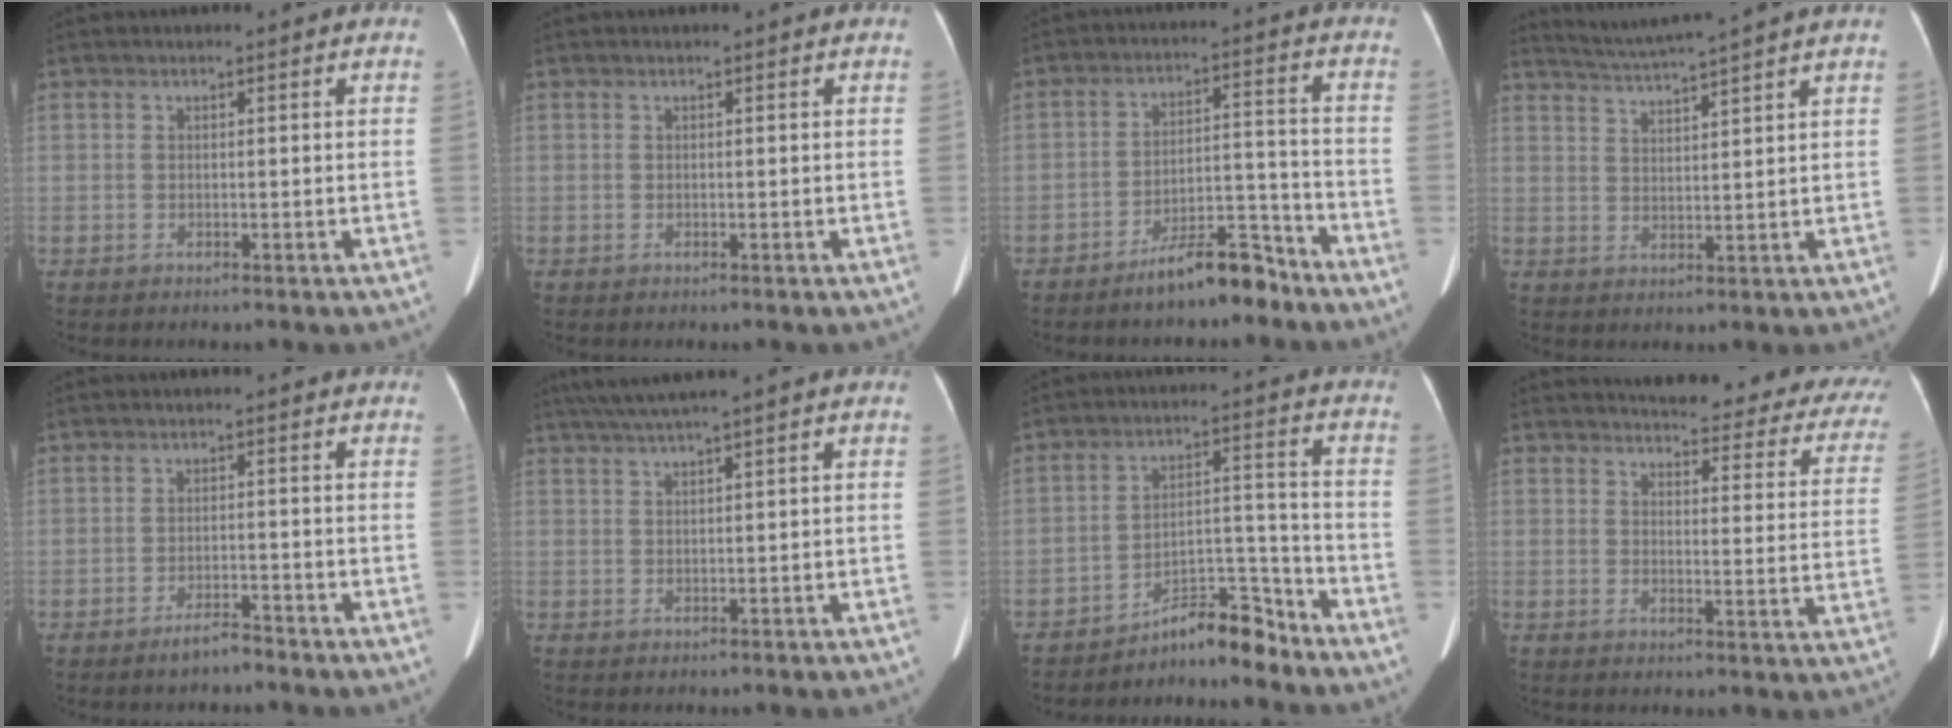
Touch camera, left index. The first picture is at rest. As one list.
[{"total": 0.0}, {"total": 7.9, "force": [-6.6, 1.8, 3.8], "torque": [-0.062, 0.013, -0.113]}, {"total": 8.0, "force": [7.3, -1.8, 2.8], "torque": [-0.055, 0.011, 0.117]}, {"total": 2.7, "force": [-2.4, 0.5, 1.2], "torque": [-0.026, -0.002, -0.042]}, {"total": 4.6, "force": [3.3, -1.1, 3.0], "torque": [-0.062, 0.018, 0.066]}, {"total": 7.1, "force": [-6.8, 0.9, 1.8], "torque": [-0.023, 0.040, -0.111]}, {"total": 23.1, "force": [20.8, 5.0, 8.6], "torque": [-0.086, -0.068, 0.214]}]